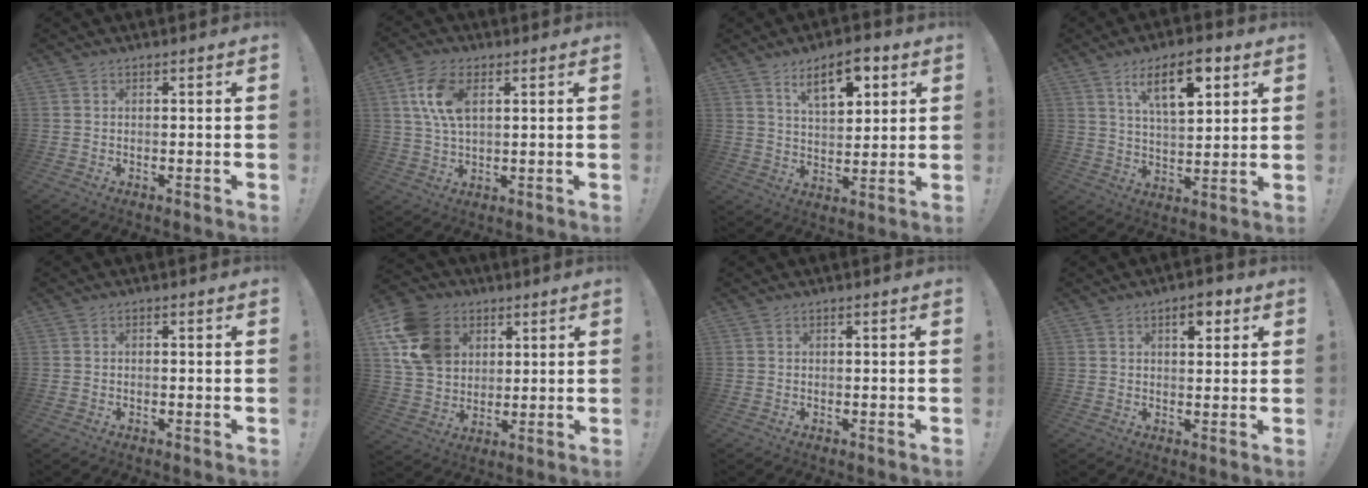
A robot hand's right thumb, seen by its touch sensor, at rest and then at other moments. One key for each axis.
{"total": 9.8, "fx": 3.1, "fy": 5.2, "fz": 7.7, "tx": -0.162, "ty": 0.002, "tz": 0.055}
{"total": 11.2, "fx": 6.2, "fy": 5.1, "fz": 7.8, "tx": -0.107, "ty": -0.022, "tz": 0.106}
{"total": 12.8, "fx": 6.5, "fy": 5.4, "fz": 9.6, "tx": -0.151, "ty": -0.016, "tz": 0.108}
{"total": 0.7, "fx": -0.6, "fy": 0.2, "fz": 0.2, "tx": -0.007, "ty": 0.003, "tz": -0.009}
{"total": 17.1, "fx": 6.2, "fy": 13.4, "fz": 8.6, "tx": -0.156, "ty": -0.016, "tz": 0.126}
{"total": 0.0}
{"total": 5.2, "fx": 2.7, "fy": 2.7, "fz": 3.5, "tx": -0.030, "ty": -0.009, "tz": 0.040}